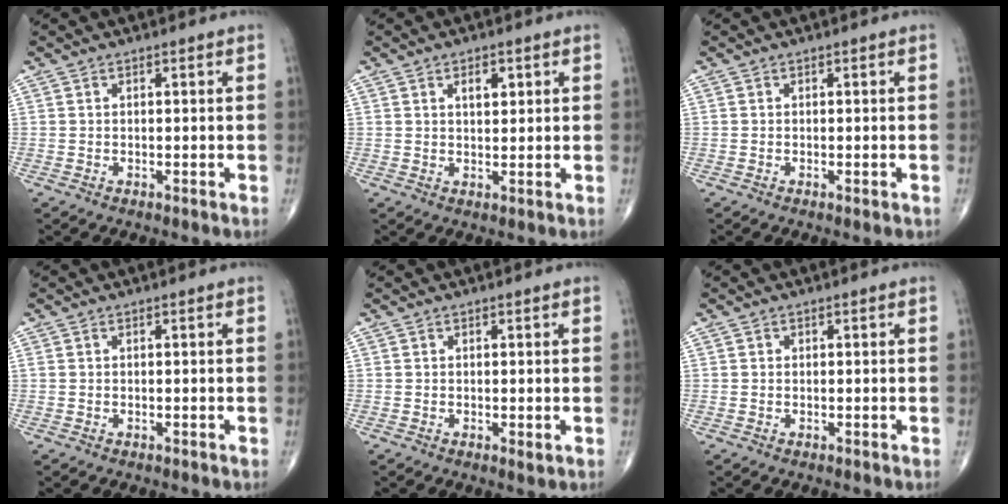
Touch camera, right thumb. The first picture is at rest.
{"total": 3.2, "force": [1.4, 1.7, 2.4], "torque": [-0.027, -0.007, 0.021]}
{"total": 0.9, "force": [-0.4, 0.2, 0.8], "torque": [-0.009, -0.003, -0.005]}
{"total": 0.0}
{"total": 0.9, "force": [0.1, 0.3, 0.8], "torque": [-0.014, -0.005, 0.002]}
{"total": 0.0}